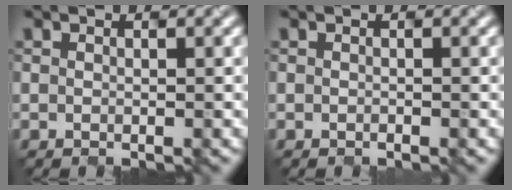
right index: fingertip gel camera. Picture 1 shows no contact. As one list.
[{"total": 0.5, "force": [-0.1, 0.4, 0.4], "torque": [-0.005, 0.011, -0.001]}]